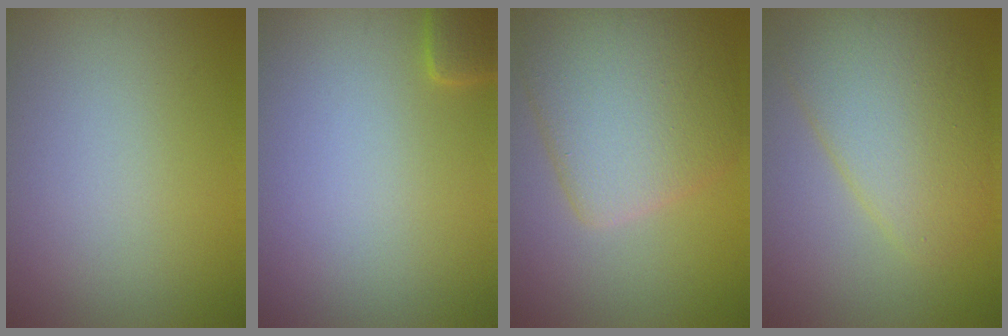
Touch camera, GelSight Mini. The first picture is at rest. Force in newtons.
{"total": 1.9, "press": 1.9, "slide": 0.2}
{"total": 7.3, "press": 7.3, "slide": 0.2}
{"total": 5.8, "press": 5.8, "slide": 0.1}